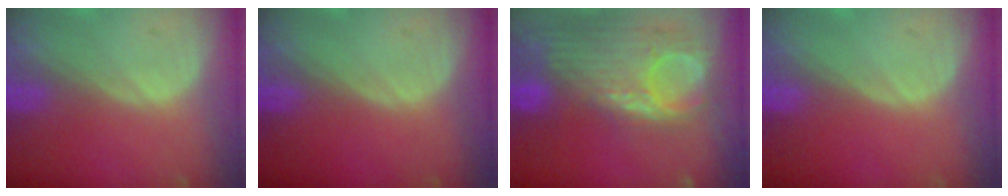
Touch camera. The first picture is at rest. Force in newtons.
{"total": 0.0}
{"total": 12.2, "press": 10.4, "slide": 6.3}
{"total": 0.0}